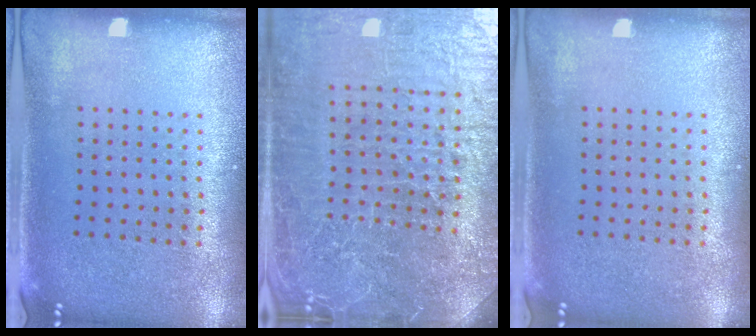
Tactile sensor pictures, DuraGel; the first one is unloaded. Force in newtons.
{"total": 5.9, "press": 5.4, "slide": 2.3}
{"total": 0.0}